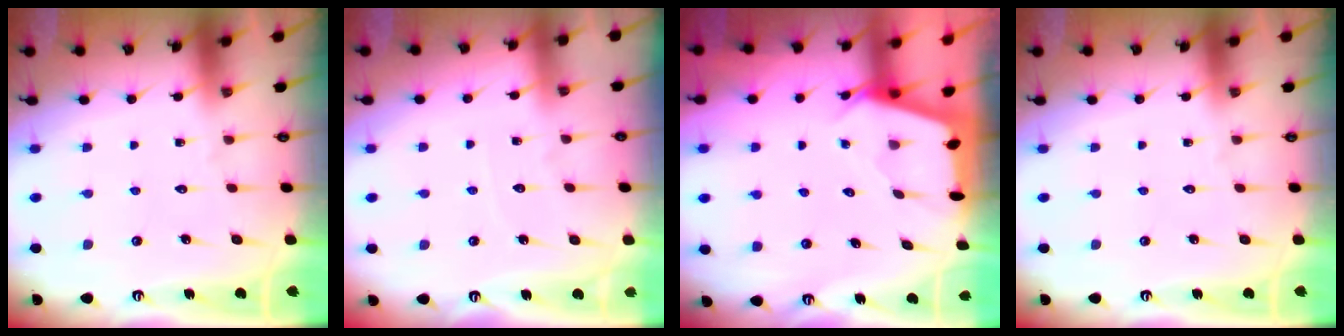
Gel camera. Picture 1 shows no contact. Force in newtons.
{"total": 2.0, "press": 2.0, "slide": 0.3}
{"total": 2.4, "press": 2.4, "slide": 0.3}
{"total": 0.0}